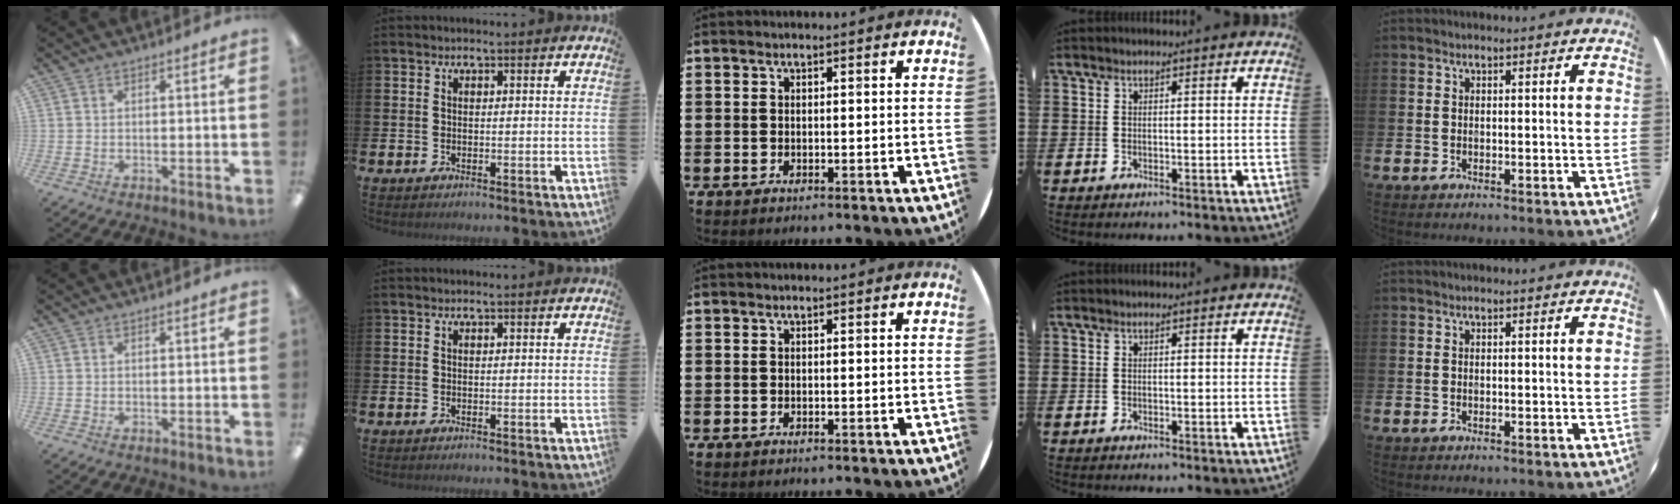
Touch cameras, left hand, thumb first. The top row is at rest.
{}